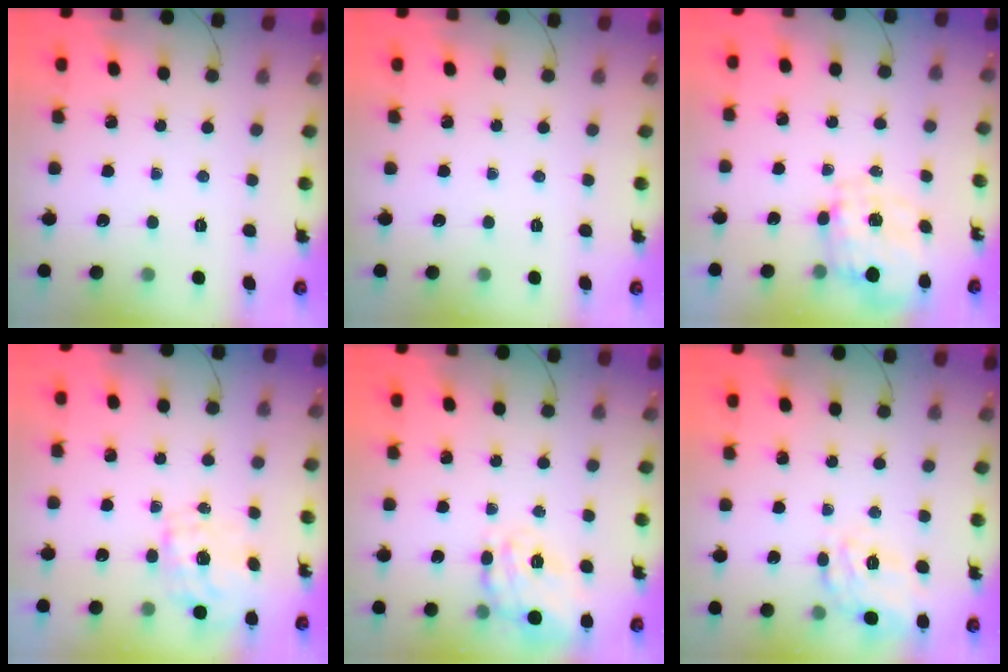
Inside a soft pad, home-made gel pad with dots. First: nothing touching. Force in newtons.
{"total": 0.0}
{"total": 2.9, "press": 2.7, "slide": 1.0}
{"total": 0.9, "press": 0.7, "slide": 0.6}
{"total": 18.1, "press": 18.0, "slide": 1.8}
{"total": 12.0, "press": 11.8, "slide": 1.9}